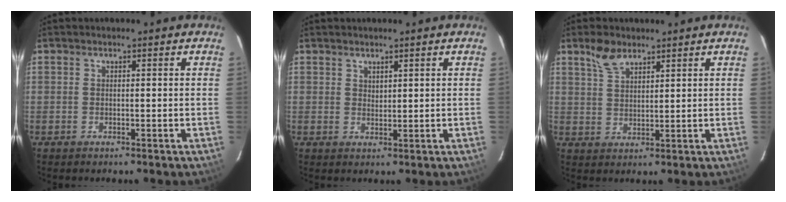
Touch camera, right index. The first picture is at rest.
{"total": 1.5, "force": [1.3, 0.6, 0.3], "torque": [-0.002, 0.001, 0.024]}
{"total": 4.8, "force": [3.6, 2.2, 2.4], "torque": [-0.044, 0.007, 0.071]}